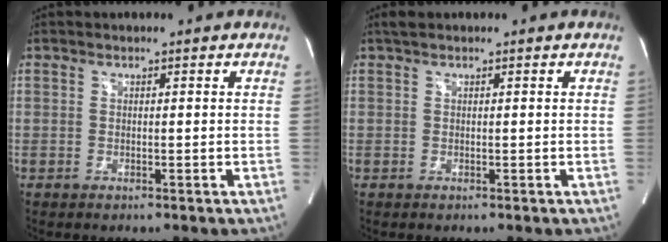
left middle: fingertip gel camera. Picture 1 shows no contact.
{"total": 1.2, "force": [0.9, 0.3, 0.6], "torque": [-0.017, 0.015, 0.018]}